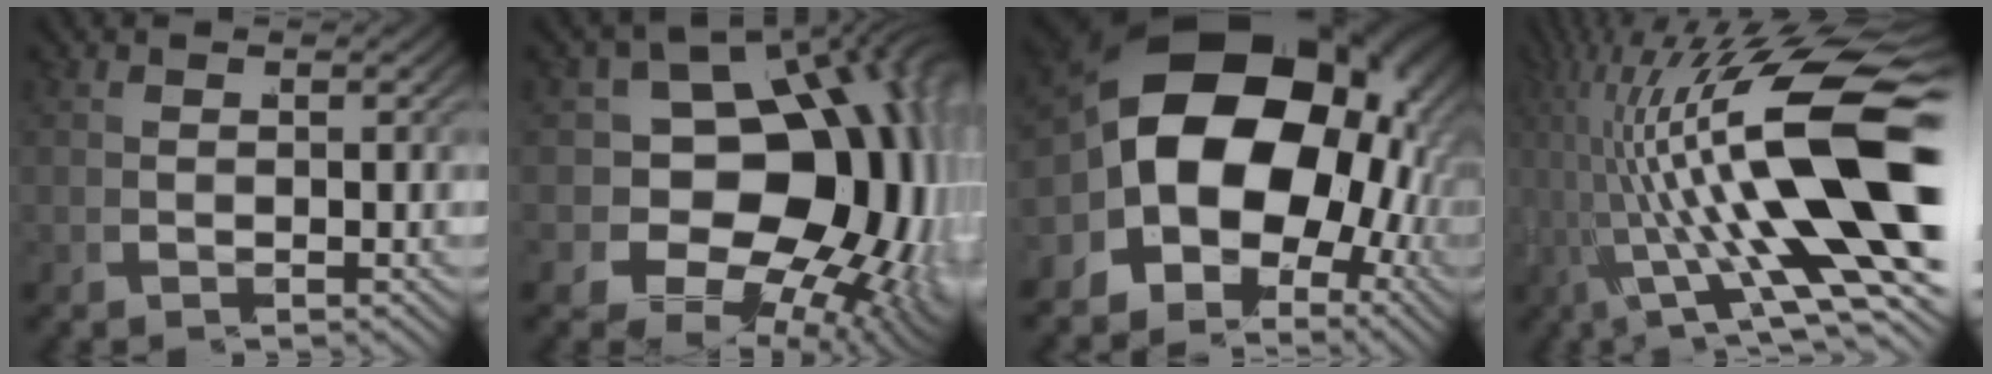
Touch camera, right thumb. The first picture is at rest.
{"total": 20.8, "force": [-0.9, 14.7, 14.7], "torque": [-0.238, -0.046, 0.000]}
{"total": 21.6, "force": [1.3, 15.1, 15.4], "torque": [-0.274, -0.025, 0.021]}
{"total": 14.4, "force": [1.1, 5.2, 13.4], "torque": [-0.235, -0.011, 0.027]}